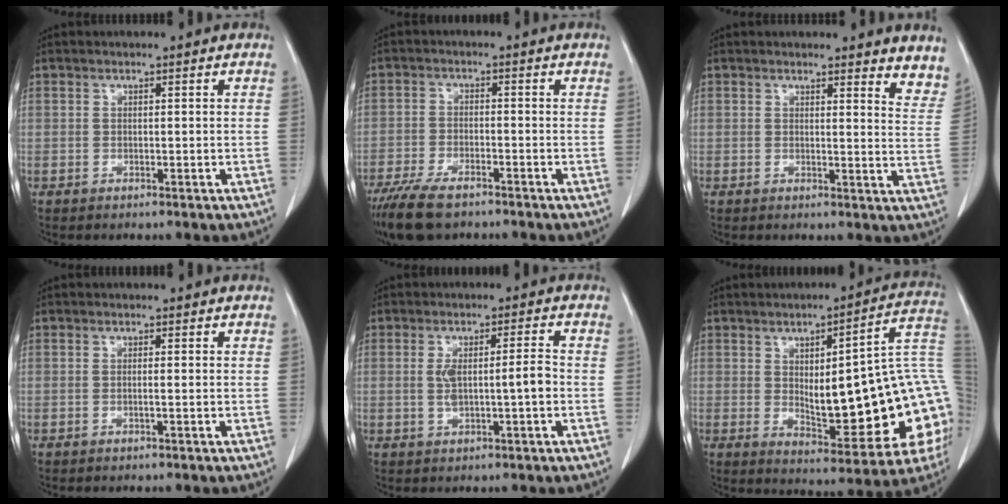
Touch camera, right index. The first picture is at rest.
{"total": 9.0, "force": [-6.9, 2.7, 5.1], "torque": [-0.094, -0.020, -0.120]}
{"total": 7.7, "force": [7.2, 1.7, 2.1], "torque": [0.005, -0.035, 0.052]}
{"total": 0.5, "force": [-0.1, -0.1, 0.5], "torque": [-0.009, 0.001, 0.000]}
{"total": 5.2, "force": [-0.4, 0.9, 5.1], "torque": [-0.102, 0.011, 0.001]}
{"total": 23.6, "force": [-1.3, 5.7, 22.9], "torque": [-0.230, 0.021, -0.002]}